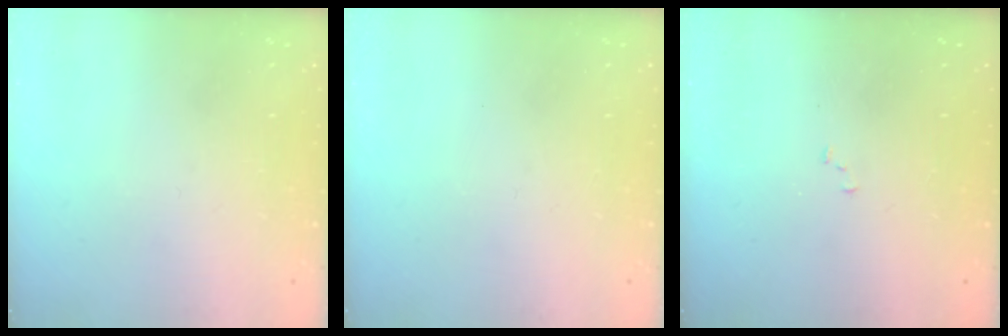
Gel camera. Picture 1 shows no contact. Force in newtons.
{"total": 0.0}
{"total": 6.7, "press": 6.6, "slide": 0.8}